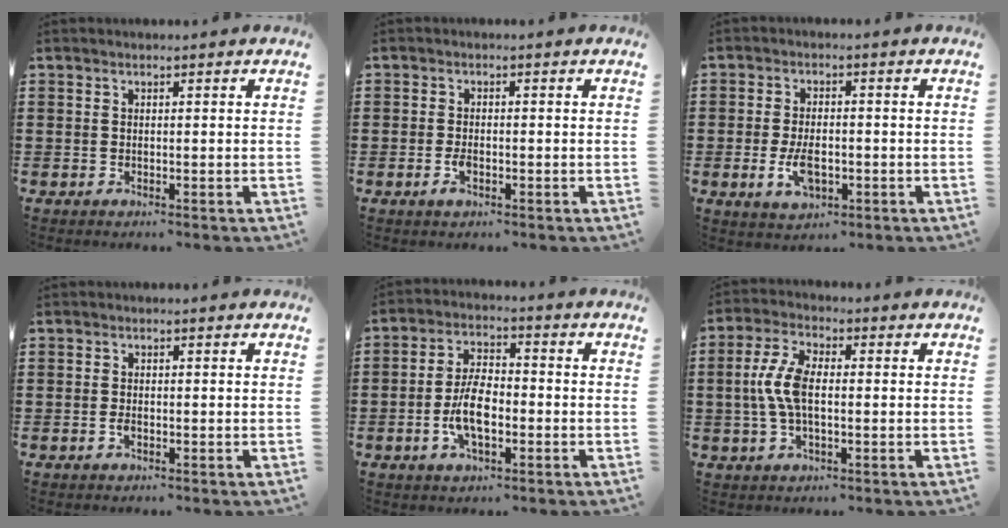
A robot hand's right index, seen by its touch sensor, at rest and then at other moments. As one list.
[{"total": 2.1, "force": [-0.9, 0.8, 1.8], "torque": [-0.042, -0.006, -0.017]}, {"total": 4.9, "force": [-1.4, 2.5, 4.0], "torque": [-0.090, -0.005, -0.027]}, {"total": 1.0, "force": [-0.5, 0.4, 0.8], "torque": [-0.025, -0.010, -0.009]}, {"total": 7.3, "force": [-1.9, 3.4, 6.2], "torque": [-0.138, -0.001, -0.040]}, {"total": 6.9, "force": [-0.2, 3.0, 6.2], "torque": [-0.150, -0.003, -0.013]}]